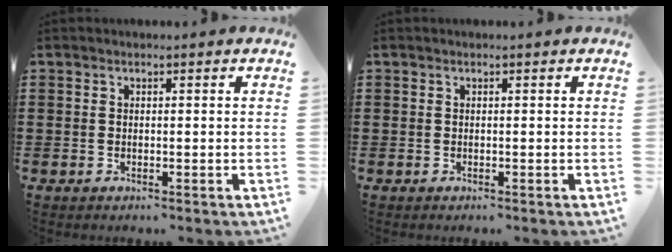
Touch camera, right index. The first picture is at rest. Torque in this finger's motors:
{"motor_torque": [0.50, 1.64, 0.00, 0.00]}